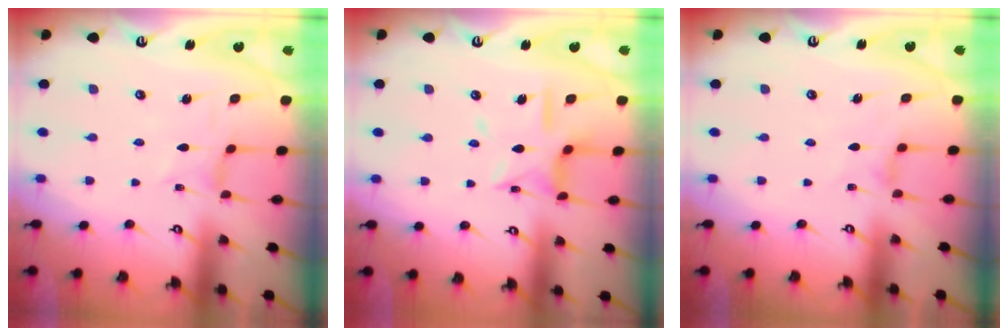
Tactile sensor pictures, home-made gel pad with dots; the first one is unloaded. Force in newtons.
{"total": 11.7, "press": 11.7, "slide": 0.8}
{"total": 2.4, "press": 2.4, "slide": 0.4}